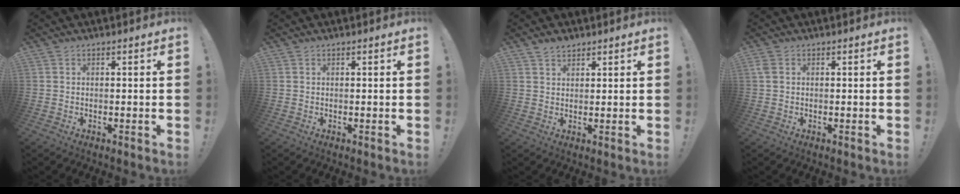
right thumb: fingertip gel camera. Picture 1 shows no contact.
{"total": 0.0}
{"total": 3.0, "force": [2.5, 1.5, 0.8], "torque": [-0.009, -0.015, 0.045]}
{"total": 2.2, "force": [0.7, 1.4, 1.5], "torque": [-0.033, 0.007, 0.014]}